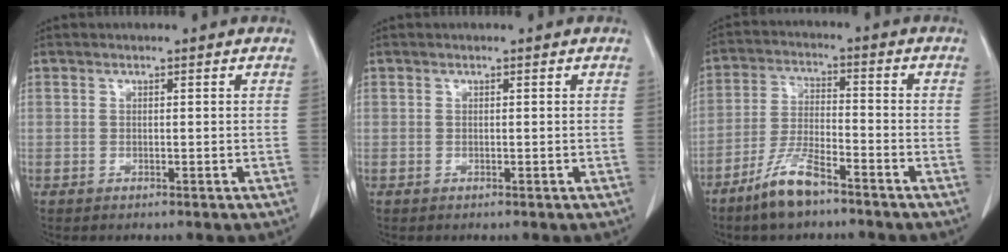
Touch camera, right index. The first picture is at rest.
{"total": 0.0}
{"total": 8.0, "force": [-5.8, 1.6, 5.3], "torque": [-0.112, -0.011, -0.114]}